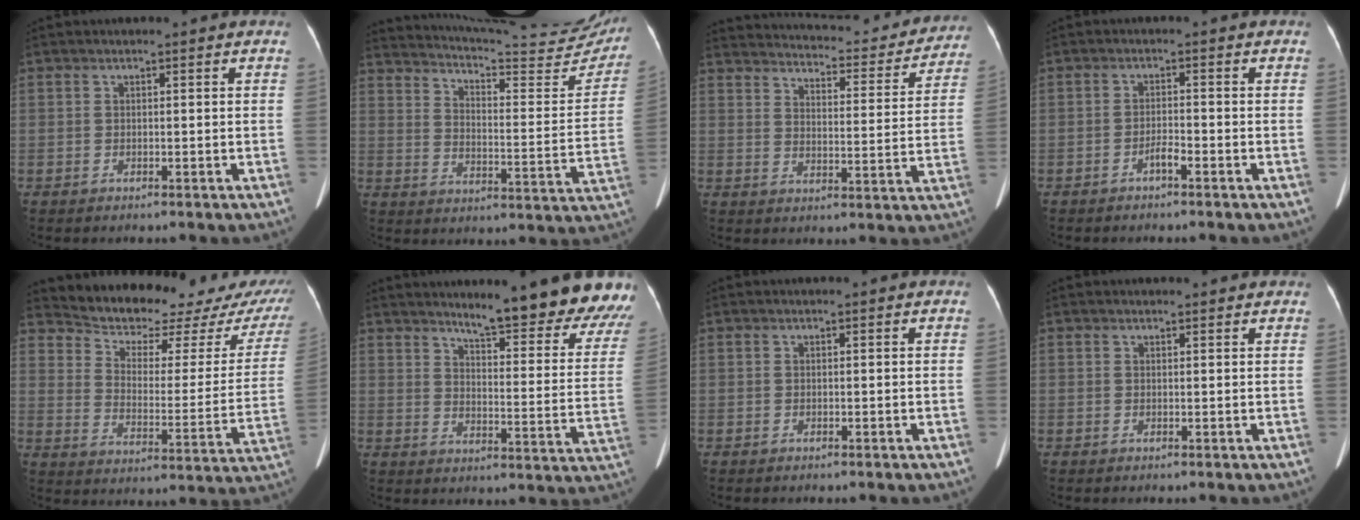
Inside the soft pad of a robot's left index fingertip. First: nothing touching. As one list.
[{"total": 28.0, "force": [26.0, 2.7, 9.9], "torque": [-0.151, -0.093, 0.321]}, {"total": 22.6, "force": [20.5, 5.5, 7.9], "torque": [-0.111, -0.029, 0.247]}, {"total": 1.8, "force": [-1.6, -0.1, 0.9], "torque": [-0.013, -0.005, -0.026]}, {"total": 18.5, "force": [17.4, 3.8, 4.8], "torque": [-0.051, -0.067, 0.218]}, {"total": 20.0, "force": [18.0, 1.3, 8.7], "torque": [-0.098, -0.103, 0.214]}, {"total": 0.0}, {"total": 2.8, "force": [2.7, 0.5, 0.9], "torque": [-0.010, 0.004, 0.027]}]